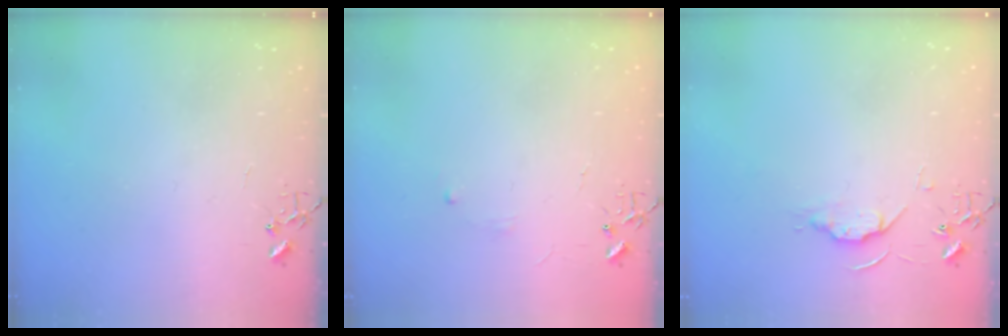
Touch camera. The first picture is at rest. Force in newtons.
{"total": 2.9, "press": 2.8, "slide": 0.5}
{"total": 5.7, "press": 5.6, "slide": 0.8}